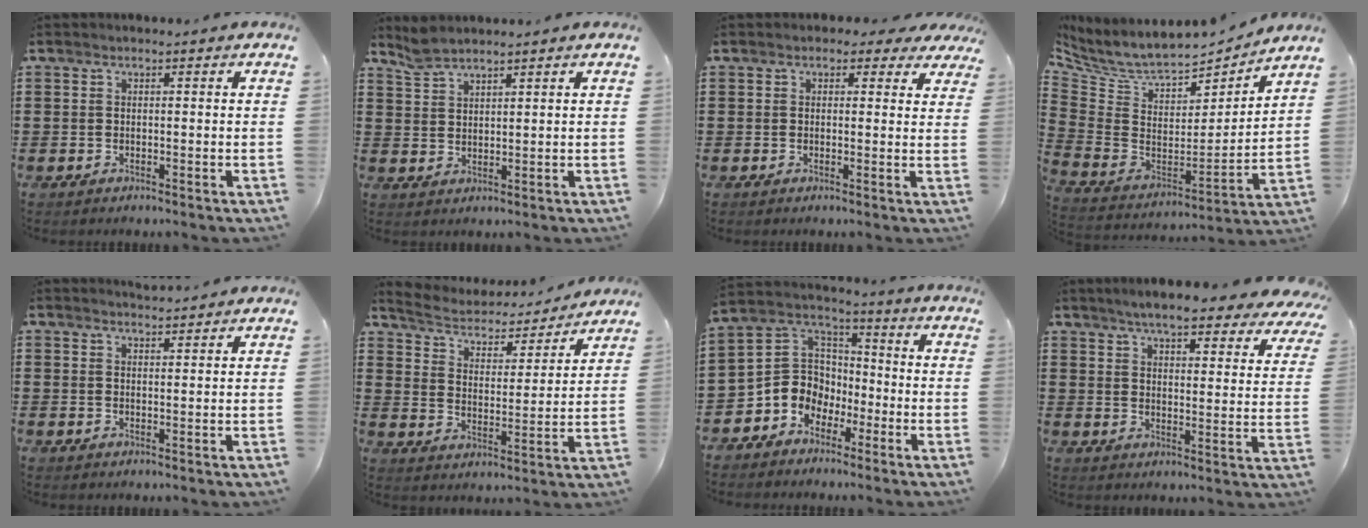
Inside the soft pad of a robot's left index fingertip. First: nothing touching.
{"total": 2.6, "force": [2.5, 0.5, 0.6], "torque": [-0.019, 0.001, 0.048]}
{"total": 1.9, "force": [1.2, 1.2, 0.9], "torque": [-0.008, 0.002, 0.017]}
{"total": 7.2, "force": [6.6, 1.5, 2.3], "torque": [-0.083, -0.055, 0.112]}
{"total": 1.9, "force": [1.9, 0.0, 0.0], "torque": [-0.005, -0.001, 0.037]}
{"total": 3.9, "force": [3.7, 0.8, 0.9], "torque": [-0.040, -0.027, 0.056]}
{"total": 7.2, "force": [-2.9, 6.4, 1.7], "torque": [-0.075, 0.004, -0.063]}
{"total": 6.2, "force": [5.7, 0.1, 2.5], "torque": [-0.063, -0.028, 0.097]}